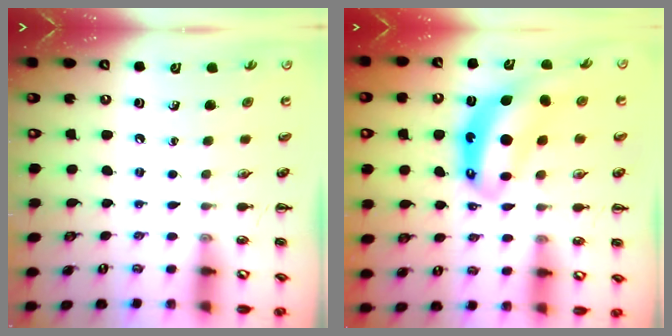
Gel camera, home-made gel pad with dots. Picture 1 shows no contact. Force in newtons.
{"total": 8.9, "press": 8.6, "slide": 2.2}